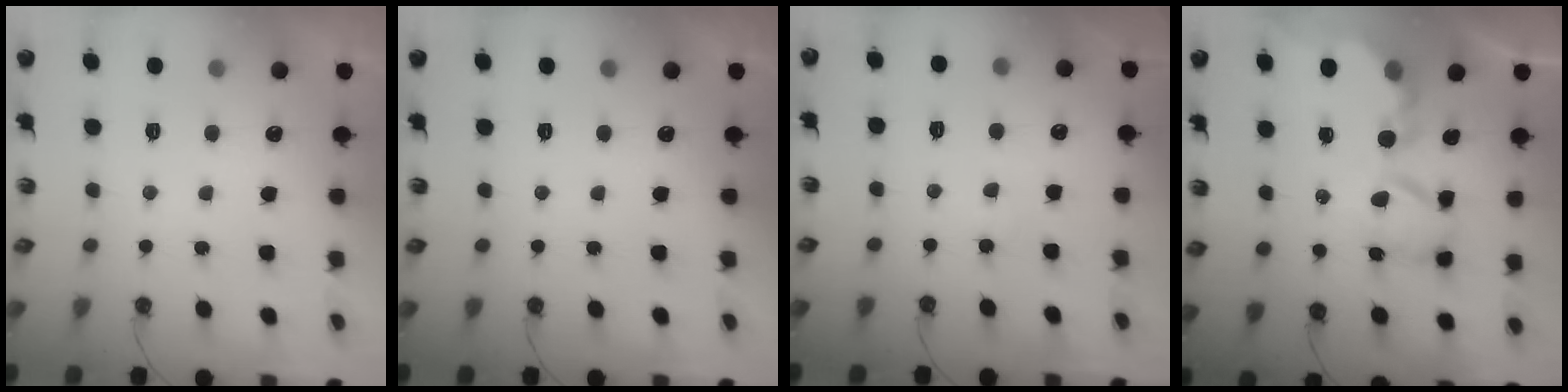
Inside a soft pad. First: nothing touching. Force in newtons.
{"total": 0.0}
{"total": 1.9, "press": 1.9, "slide": 0.2}
{"total": 10.2, "press": 10.2, "slide": 0.6}